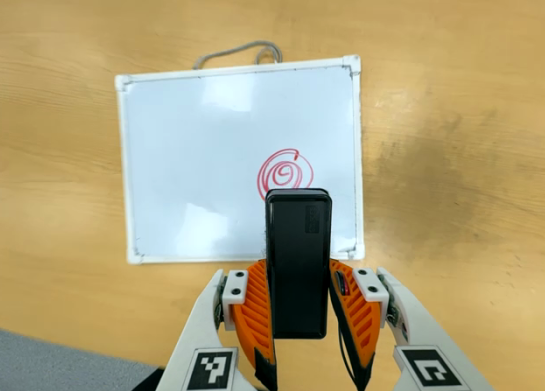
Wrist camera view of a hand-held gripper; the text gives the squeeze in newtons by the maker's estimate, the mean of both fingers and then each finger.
{"total": 3.3, "left": 1.8, "right": 4.7}